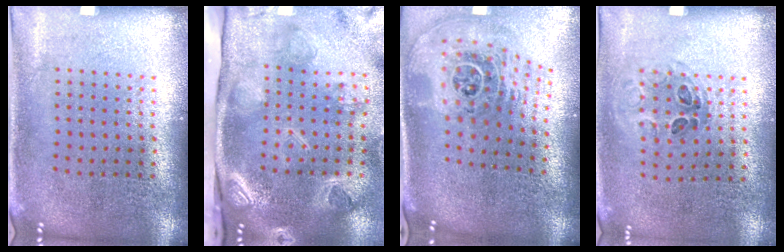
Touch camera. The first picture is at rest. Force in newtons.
{"total": 4.3, "press": 3.1, "slide": 3.0}
{"total": 2.6, "press": 1.8, "slide": 1.9}
{"total": 0.9, "press": 0.6, "slide": 0.7}